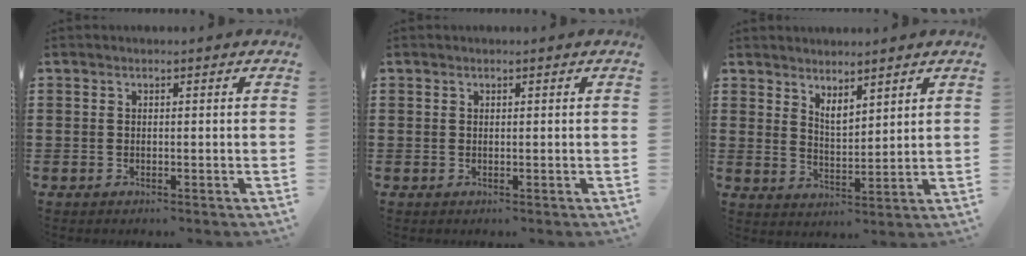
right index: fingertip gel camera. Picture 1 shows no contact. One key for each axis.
{"total": 0.0}
{"total": 3.1, "fx": 3.0, "fy": 0.5, "fz": 0.7, "tx": -0.022, "ty": -0.007, "tz": 0.055}